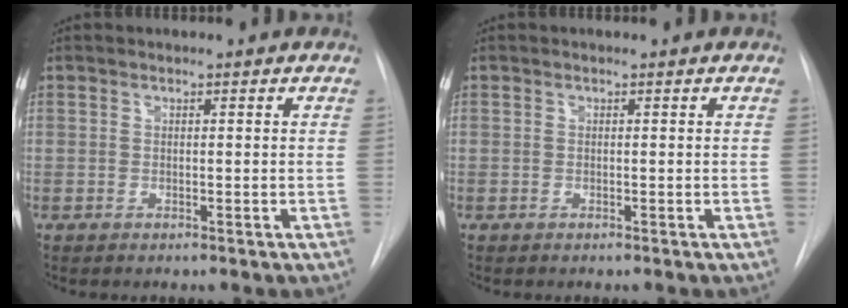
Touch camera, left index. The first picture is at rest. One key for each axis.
{"total": 0.0}